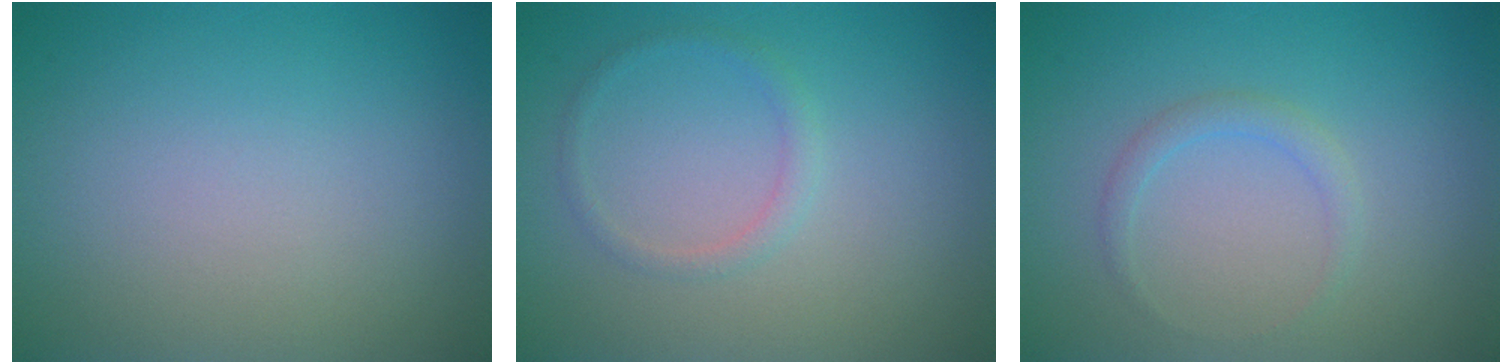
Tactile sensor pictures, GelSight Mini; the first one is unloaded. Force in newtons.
{"total": 1.2, "press": 1.2, "slide": 0.0}
{"total": 1.3, "press": 1.3, "slide": 0.1}